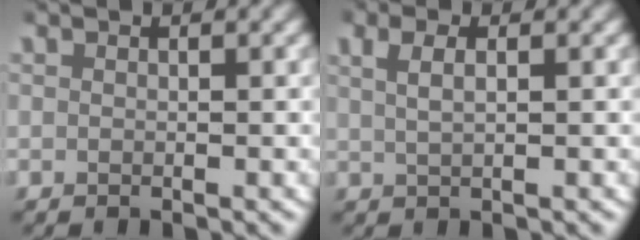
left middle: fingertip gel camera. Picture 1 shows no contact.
{"total": 2.2, "force": [0.9, 0.9, 1.8], "torque": [-0.036, 0.004, 0.019]}